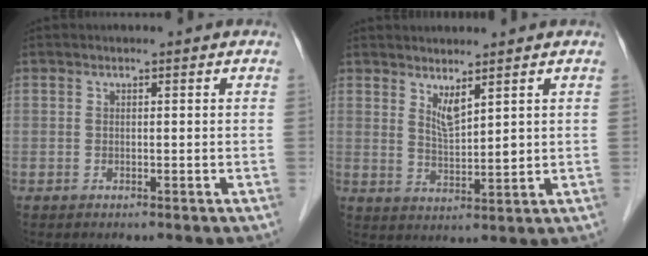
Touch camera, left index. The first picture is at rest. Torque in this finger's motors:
{"motor_torque": [-0.04, -0.13, 0.15, 0.02]}